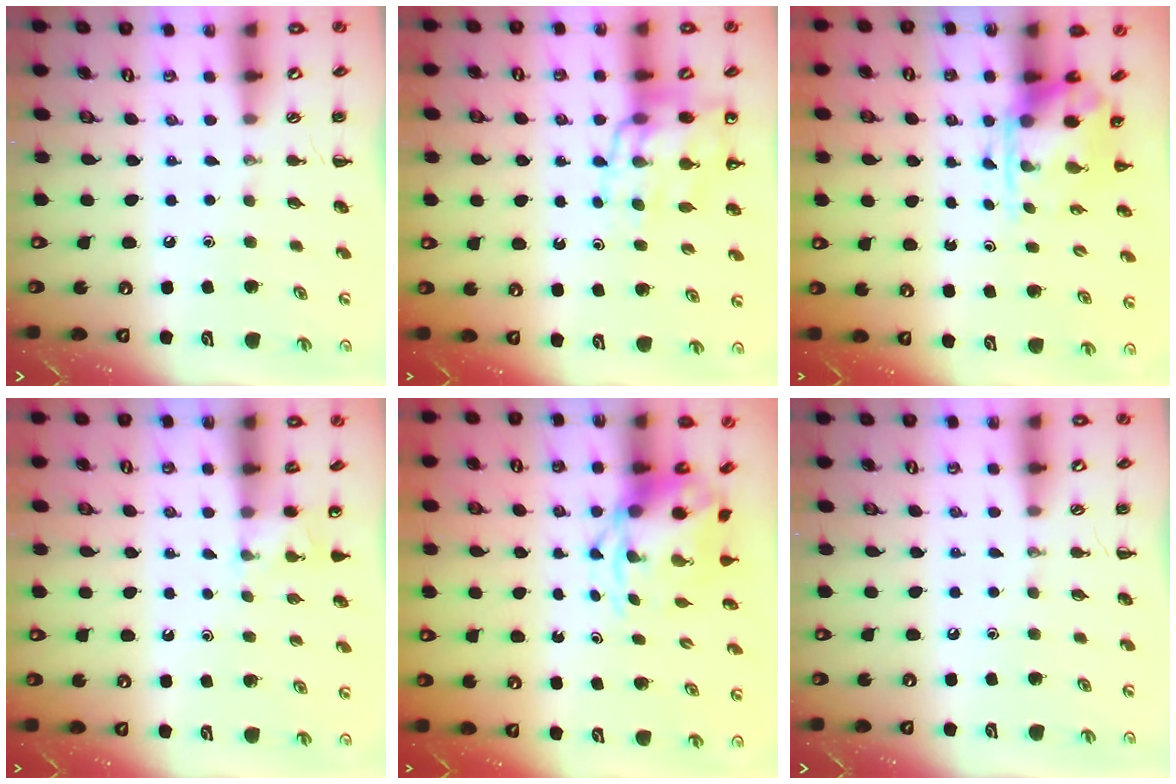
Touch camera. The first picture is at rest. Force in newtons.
{"total": 14.5, "press": 14.0, "slide": 4.0}
{"total": 3.6, "press": 3.5, "slide": 0.9}
{"total": 2.2, "press": 2.2, "slide": 0.6}
{"total": 4.5, "press": 4.4, "slide": 0.8}
{"total": 0.0}